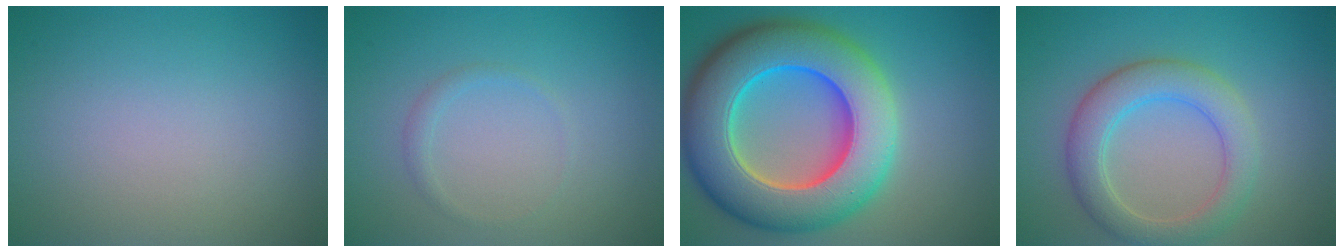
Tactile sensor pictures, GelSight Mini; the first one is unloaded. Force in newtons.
{"total": 0.9, "press": 0.9, "slide": 0.1}
{"total": 13.4, "press": 13.4, "slide": 0.4}
{"total": 4.9, "press": 4.8, "slide": 0.5}